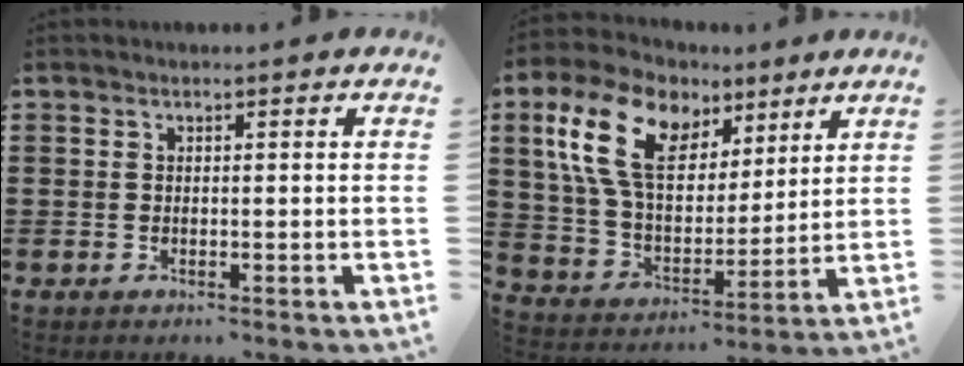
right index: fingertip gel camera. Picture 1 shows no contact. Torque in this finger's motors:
{"motor_torque": [1.93, 0.20, 1.05, 0.21]}